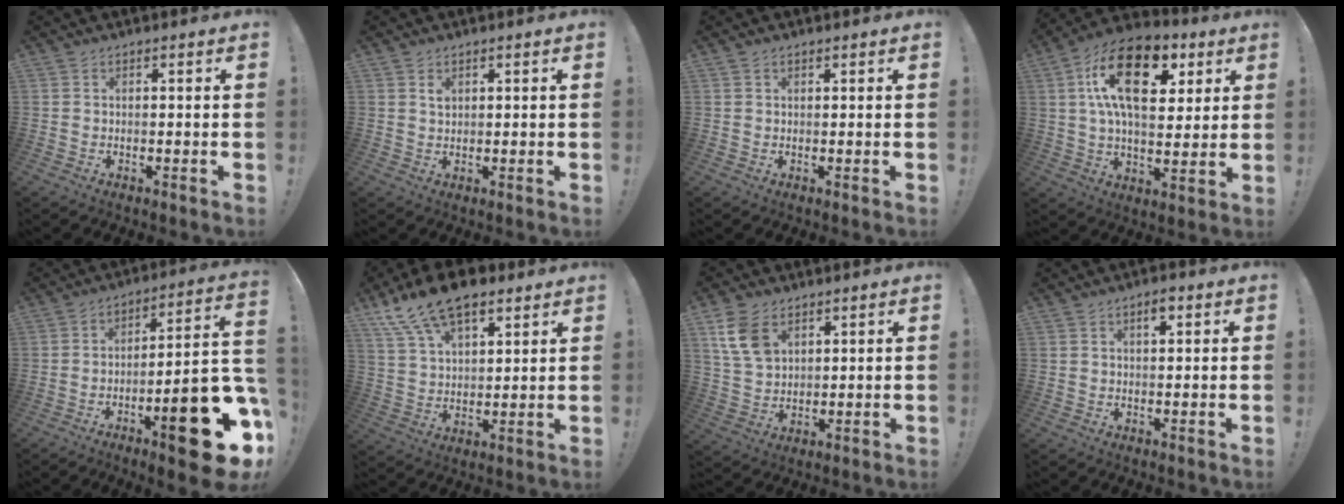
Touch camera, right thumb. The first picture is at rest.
{"total": 1.7, "force": [1.0, 1.1, 0.8], "torque": [0.001, -0.007, 0.015]}
{"total": 0.6, "force": [0.5, 0.3, 0.2], "torque": [0.004, -0.003, 0.009]}
{"total": 21.5, "force": [7.7, 11.8, 16.4], "torque": [-0.274, -0.030, 0.126]}
{"total": 22.6, "force": [-10.2, 6.0, 19.3], "torque": [-0.243, 0.056, -0.154]}
{"total": 14.7, "force": [10.0, 7.0, 8.1], "torque": [-0.157, -0.059, 0.184]}
{"total": 10.2, "force": [5.3, 6.6, 5.7], "torque": [-0.112, -0.011, 0.105]}
{"total": 2.9, "force": [1.4, 1.2, 2.2], "torque": [-0.027, -0.002, 0.018]}